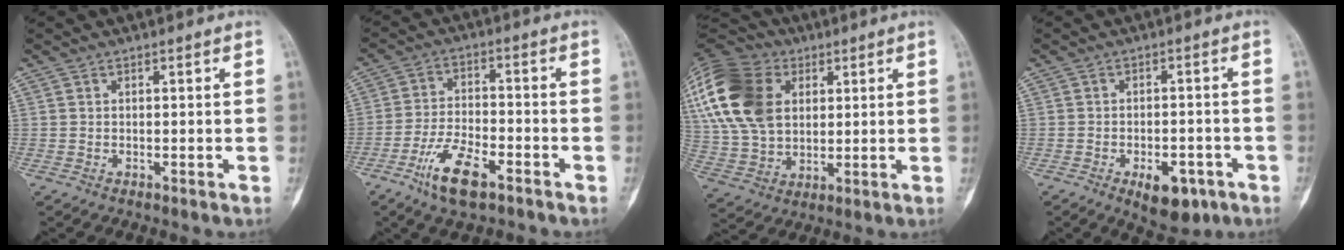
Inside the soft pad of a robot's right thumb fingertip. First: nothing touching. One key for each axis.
{"total": 10.2, "fx": -6.0, "fy": 4.2, "fz": 7.1, "tx": -0.132, "ty": 0.025, "tz": -0.111}
{"total": 23.9, "fx": 6.2, "fy": 17.2, "fz": 15.4, "tx": -0.322, "ty": 0.018, "tz": 0.117}
{"total": 8.4, "fx": -4.1, "fy": 4.5, "fz": 5.7, "tx": -0.056, "ty": 0.019, "tz": -0.050}